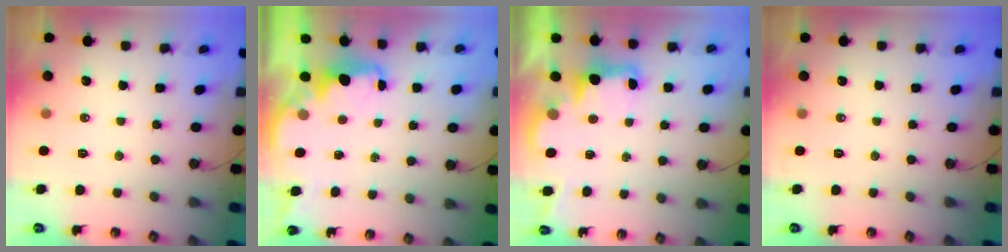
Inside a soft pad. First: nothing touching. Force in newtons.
{"total": 2.2, "press": 2.0, "slide": 0.8}
{"total": 3.0, "press": 2.9, "slide": 0.6}
{"total": 0.0}